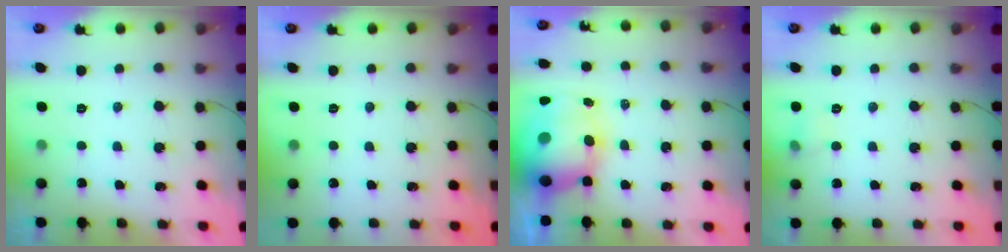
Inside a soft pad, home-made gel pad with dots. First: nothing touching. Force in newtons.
{"total": 0.0}
{"total": 13.7, "press": 13.3, "slide": 3.3}
{"total": 4.7, "press": 4.5, "slide": 1.4}